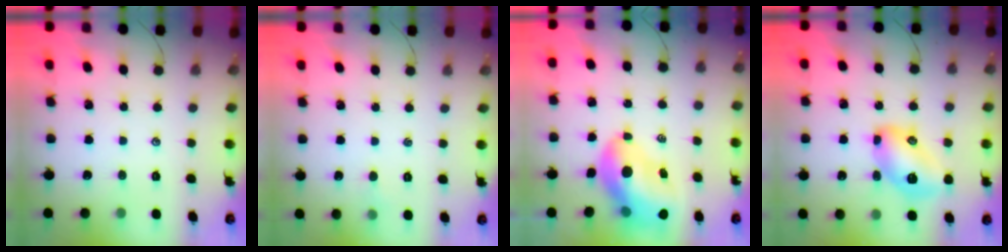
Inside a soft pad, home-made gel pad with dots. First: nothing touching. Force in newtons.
{"total": 2.4, "press": 2.3, "slide": 0.7}
{"total": 13.1, "press": 12.6, "slide": 3.6}
{"total": 11.7, "press": 11.7, "slide": 0.8}